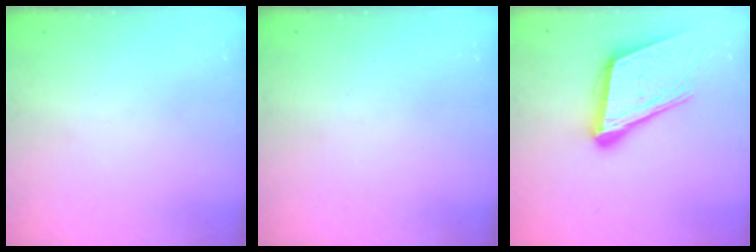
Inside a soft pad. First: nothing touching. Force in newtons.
{"total": 0.0}
{"total": 18.8, "press": 18.4, "slide": 4.2}